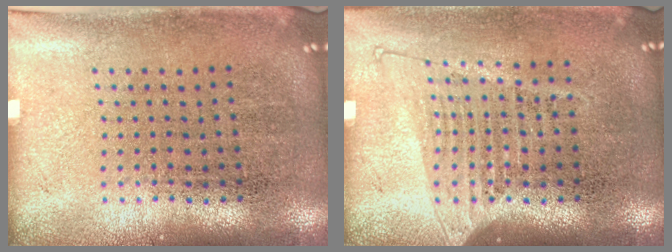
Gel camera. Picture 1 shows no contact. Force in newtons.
{"total": 1.3, "press": 1.1, "slide": 0.5}